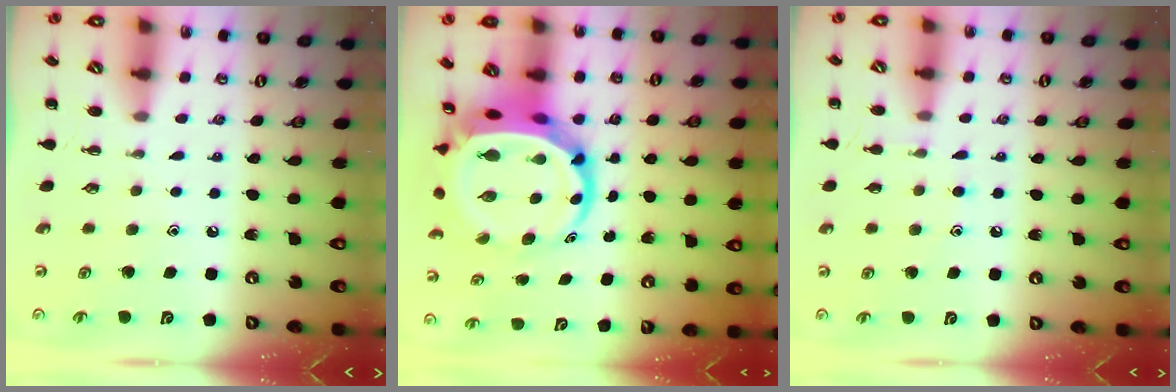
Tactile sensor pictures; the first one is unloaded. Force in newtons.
{"total": 9.6, "press": 9.3, "slide": 2.7}
{"total": 5.8, "press": 5.5, "slide": 1.7}